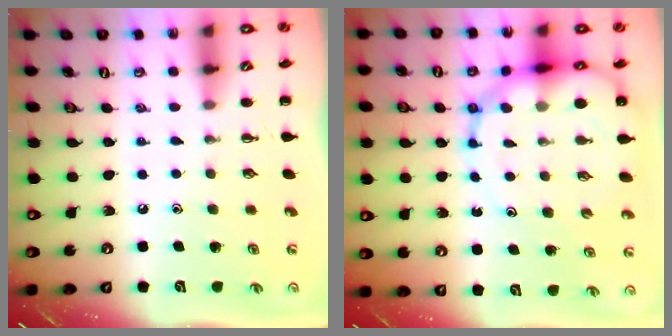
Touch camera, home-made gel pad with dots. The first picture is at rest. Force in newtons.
{"total": 14.1, "press": 13.6, "slide": 3.5}